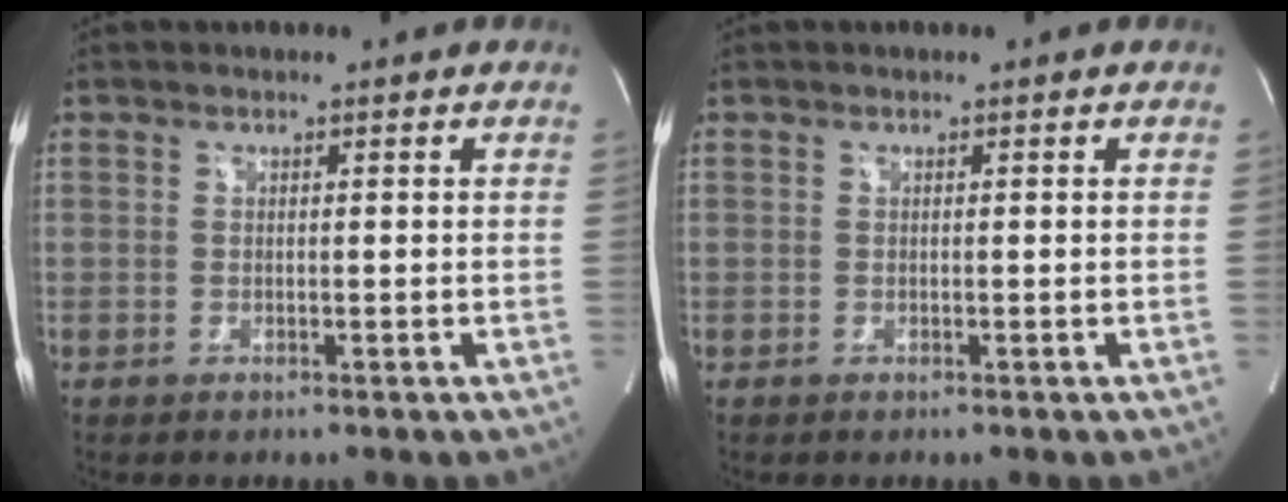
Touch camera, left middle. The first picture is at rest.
{"total": 0.0}